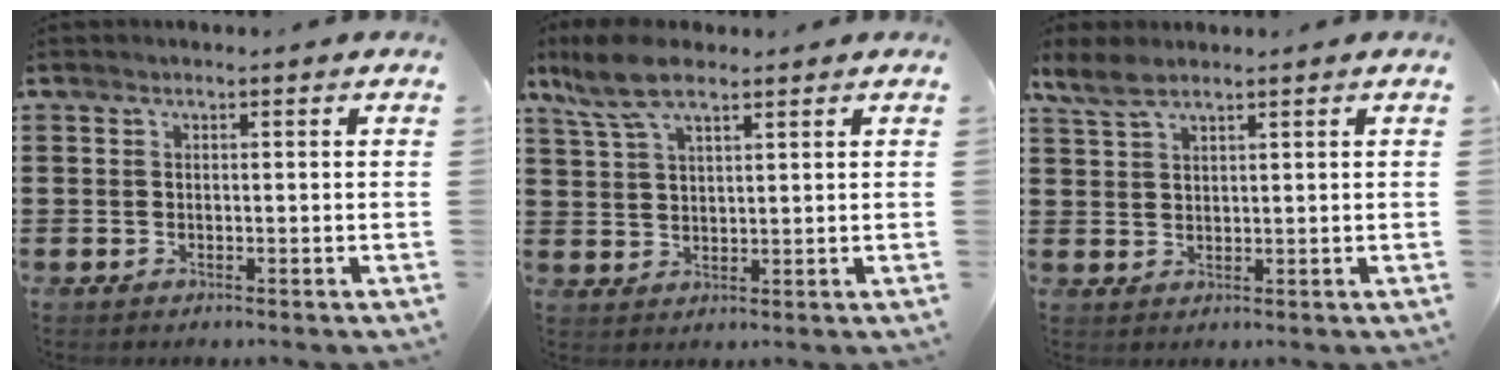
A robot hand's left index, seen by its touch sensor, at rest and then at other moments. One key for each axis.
{"total": 7.2, "fx": 4.9, "fy": 2.5, "fz": 4.6, "tx": -0.109, "ty": -0.001, "tz": 0.090}
{"total": 3.5, "fx": 2.5, "fy": 1.3, "fz": 2.1, "tx": -0.049, "ty": 0.003, "tz": 0.048}